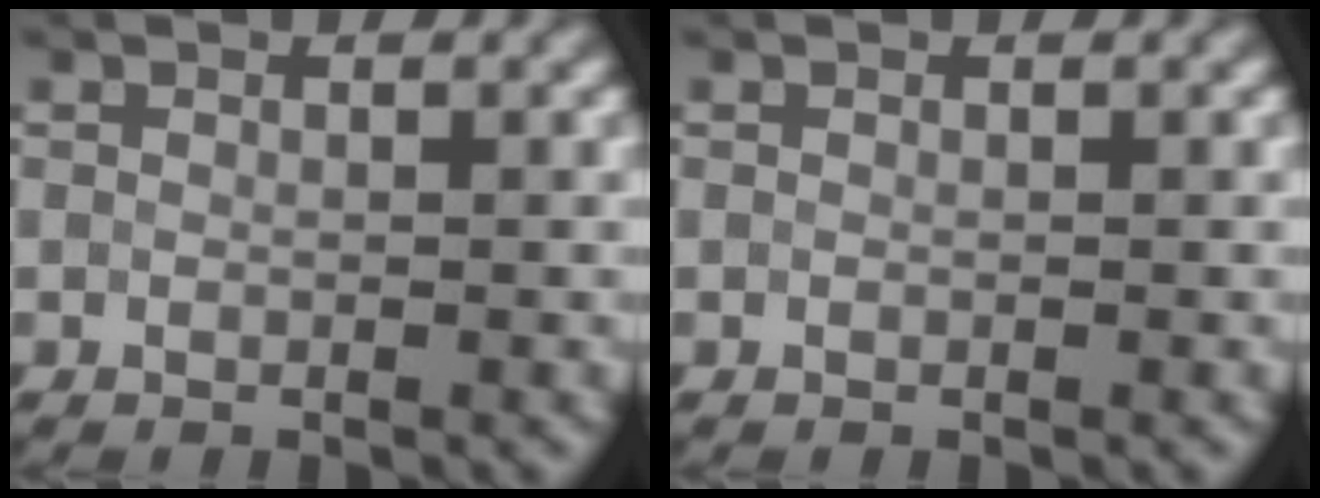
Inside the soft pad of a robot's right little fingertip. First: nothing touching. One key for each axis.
{"total": 0.0}